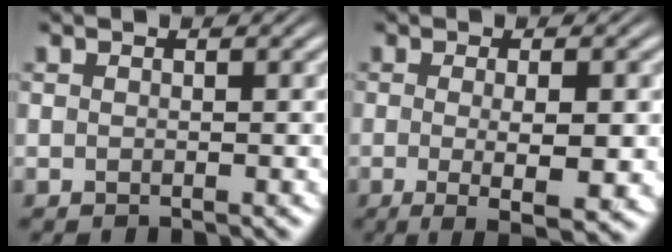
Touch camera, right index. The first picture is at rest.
{"total": 5.7, "force": [-2.5, 1.4, 5.0], "torque": [-0.084, -0.028, -0.027]}